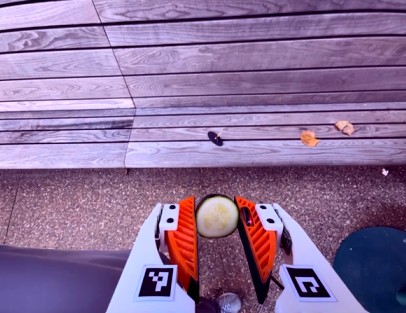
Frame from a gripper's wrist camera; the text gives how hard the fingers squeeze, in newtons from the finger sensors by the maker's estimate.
{"total": 7.5, "left": 7.4, "right": 7.6}